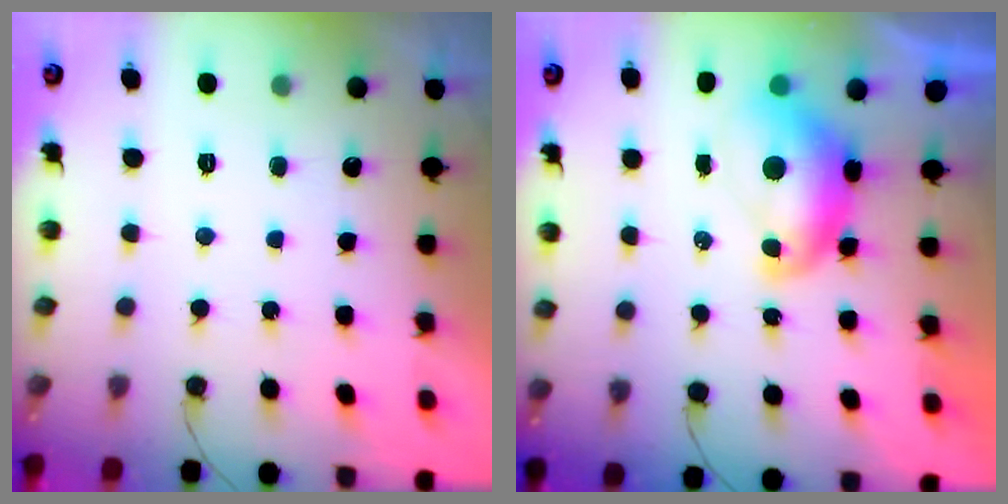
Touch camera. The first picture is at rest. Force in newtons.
{"total": 9.2, "press": 9.1, "slide": 1.0}